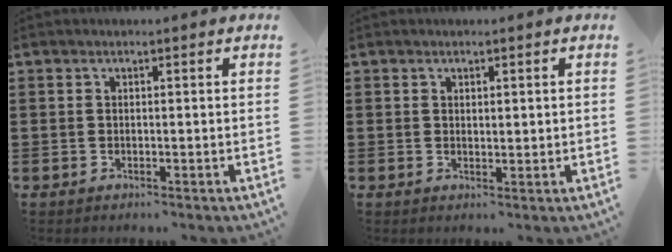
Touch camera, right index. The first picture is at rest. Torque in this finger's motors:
{"motor_torque": [-0.17, 0.26, -0.05, -0.01]}